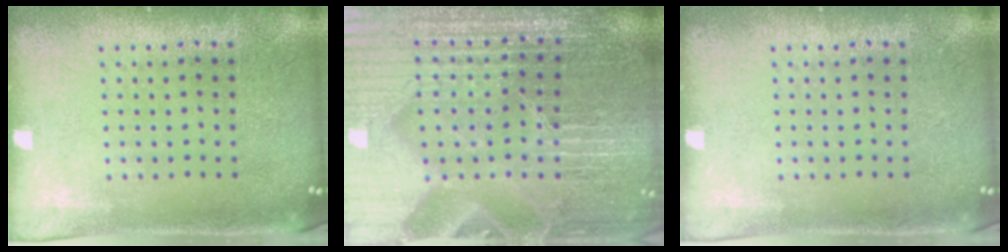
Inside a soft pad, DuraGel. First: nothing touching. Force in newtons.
{"total": 5.1, "press": 4.9, "slide": 1.5}
{"total": 0.0}